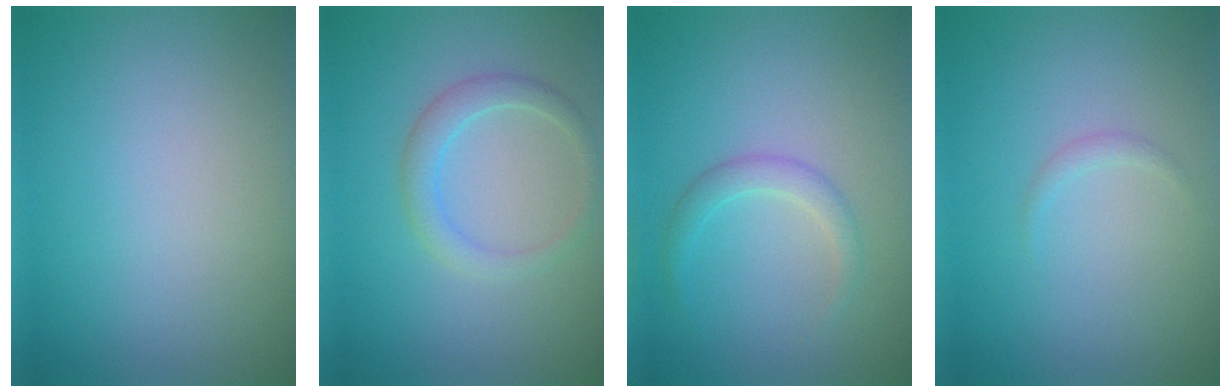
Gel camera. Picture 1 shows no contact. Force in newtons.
{"total": 2.2, "press": 2.2, "slide": 0.2}
{"total": 1.7, "press": 1.7, "slide": 0.1}
{"total": 0.7, "press": 0.7, "slide": 0.0}